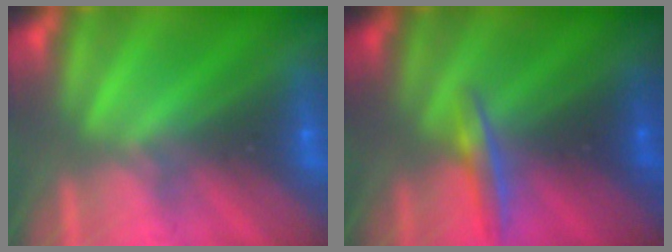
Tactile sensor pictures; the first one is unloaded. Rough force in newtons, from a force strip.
{"total": 1.7}